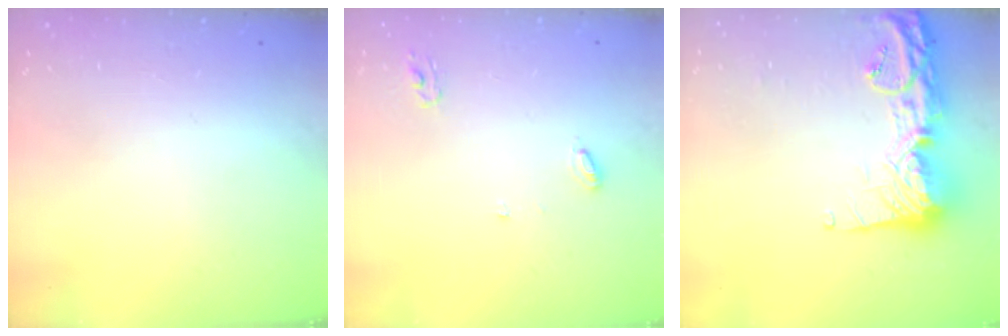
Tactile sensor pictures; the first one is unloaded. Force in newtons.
{"total": 4.9, "press": 4.9, "slide": 0.3}
{"total": 16.7, "press": 16.6, "slide": 1.5}